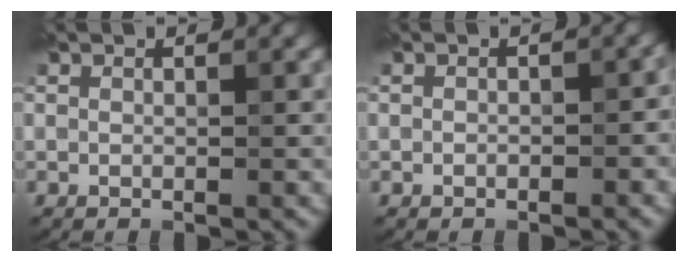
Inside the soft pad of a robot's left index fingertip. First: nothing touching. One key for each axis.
{"total": 1.2, "fx": -0.4, "fy": 0.7, "fz": 0.8, "tx": -0.011, "ty": 0.002, "tz": -0.005}